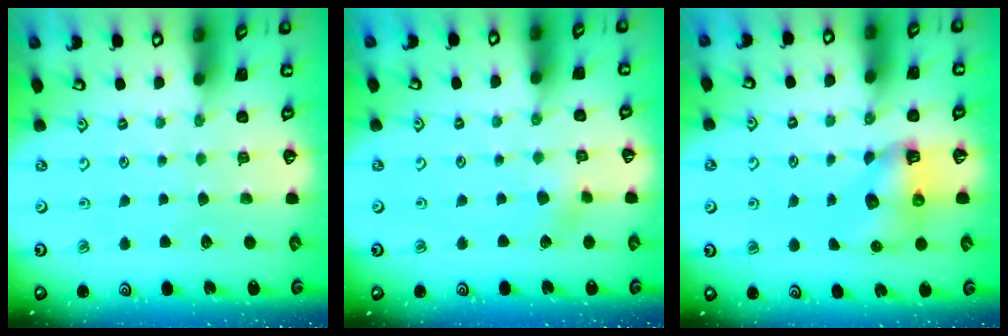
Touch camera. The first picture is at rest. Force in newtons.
{"total": 3.1, "press": 3.1, "slide": 0.3}
{"total": 6.9, "press": 6.8, "slide": 0.9}